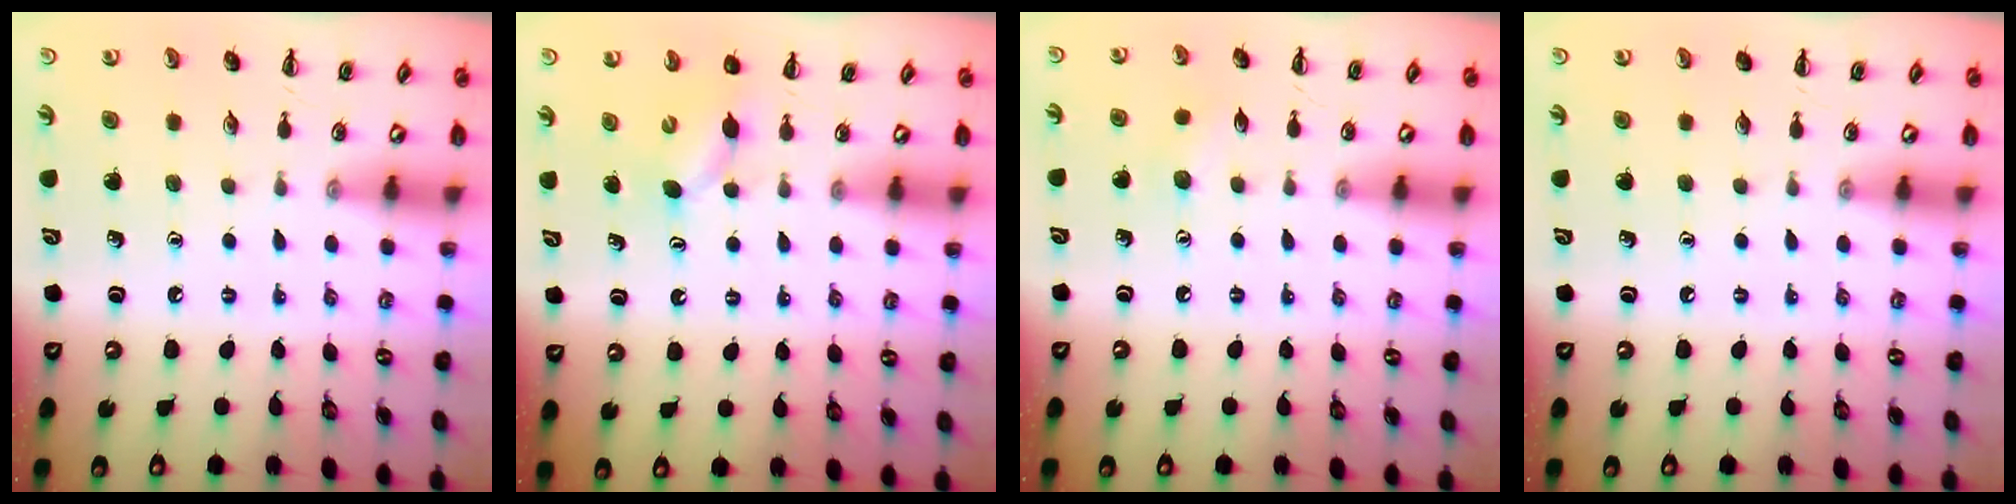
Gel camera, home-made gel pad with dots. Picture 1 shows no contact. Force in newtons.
{"total": 4.0, "press": 3.9, "slide": 0.9}
{"total": 4.5, "press": 4.3, "slide": 1.2}
{"total": 0.0}